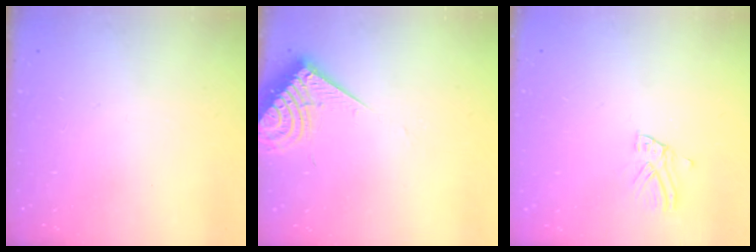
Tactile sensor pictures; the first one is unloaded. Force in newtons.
{"total": 7.9, "press": 7.9, "slide": 0.7}
{"total": 5.0, "press": 5.0, "slide": 0.4}